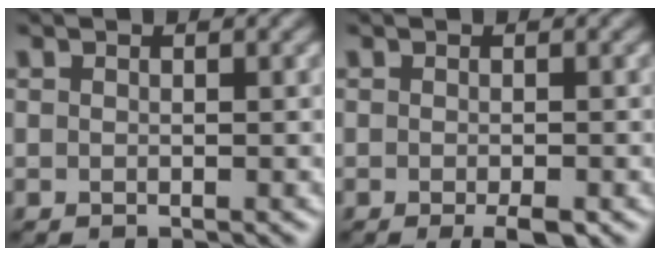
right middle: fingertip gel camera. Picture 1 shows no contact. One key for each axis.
{"total": 2.0, "fx": -1.1, "fy": 0.4, "fz": 1.6, "tx": -0.026, "ty": -0.004, "tz": -0.018}